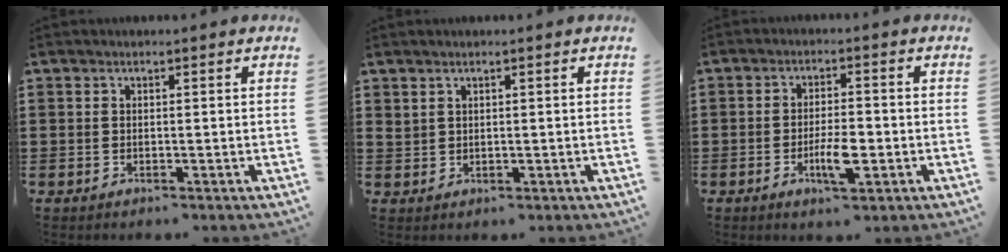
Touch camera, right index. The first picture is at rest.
{"total": 1.0, "force": [0.8, 0.5, 0.3], "torque": [-0.008, 0.002, 0.016]}
{"total": 5.4, "force": [-1.8, 1.7, 4.8], "torque": [-0.094, 0.001, -0.034]}